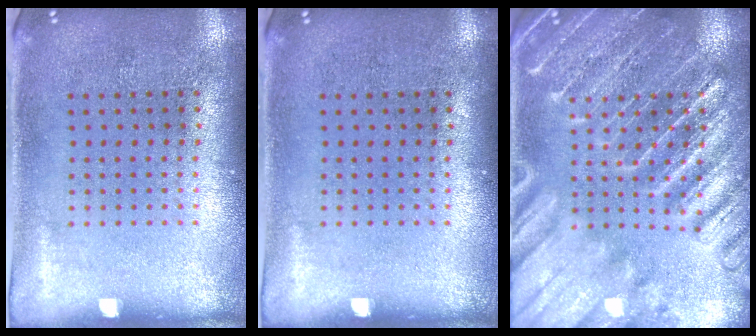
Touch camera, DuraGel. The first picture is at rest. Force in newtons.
{"total": 0.0}
{"total": 3.6, "press": 3.6, "slide": 0.5}